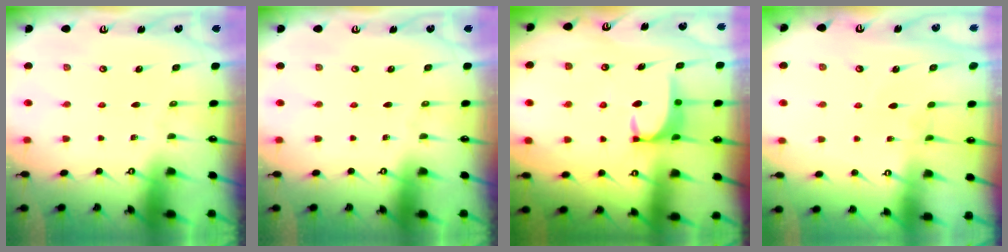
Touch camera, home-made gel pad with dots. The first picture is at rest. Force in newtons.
{"total": 0.0}
{"total": 2.8, "press": 2.8, "slide": 0.3}
{"total": 4.9, "press": 4.9, "slide": 0.0}